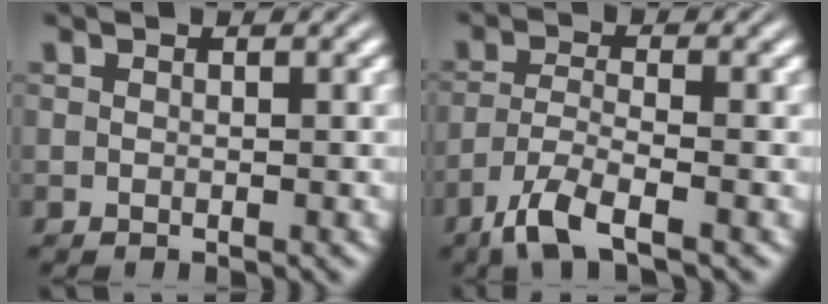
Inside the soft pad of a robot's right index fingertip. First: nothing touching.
{"total": 4.2, "force": [-2.7, 0.8, 3.2], "torque": [-0.067, -0.028, -0.034]}